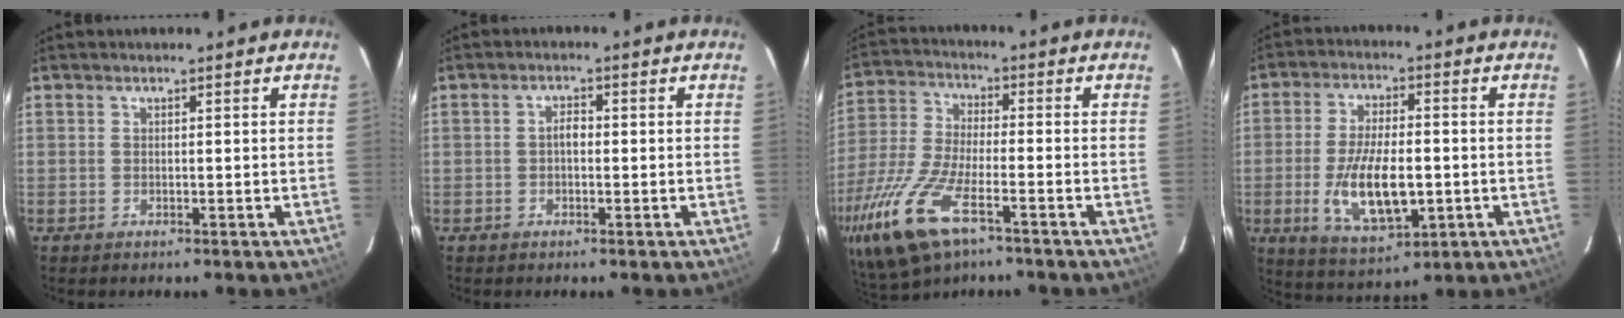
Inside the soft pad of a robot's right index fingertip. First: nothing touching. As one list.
[{"total": 1.7, "force": [-0.3, 1.0, 1.4], "torque": [-0.026, 0.009, -0.008]}, {"total": 19.5, "force": [-10.6, 7.5, 14.5], "torque": [-0.327, -0.049, -0.204]}, {"total": 13.2, "force": [-2.7, 5.5, 11.7], "torque": [-0.232, -0.016, -0.038]}]